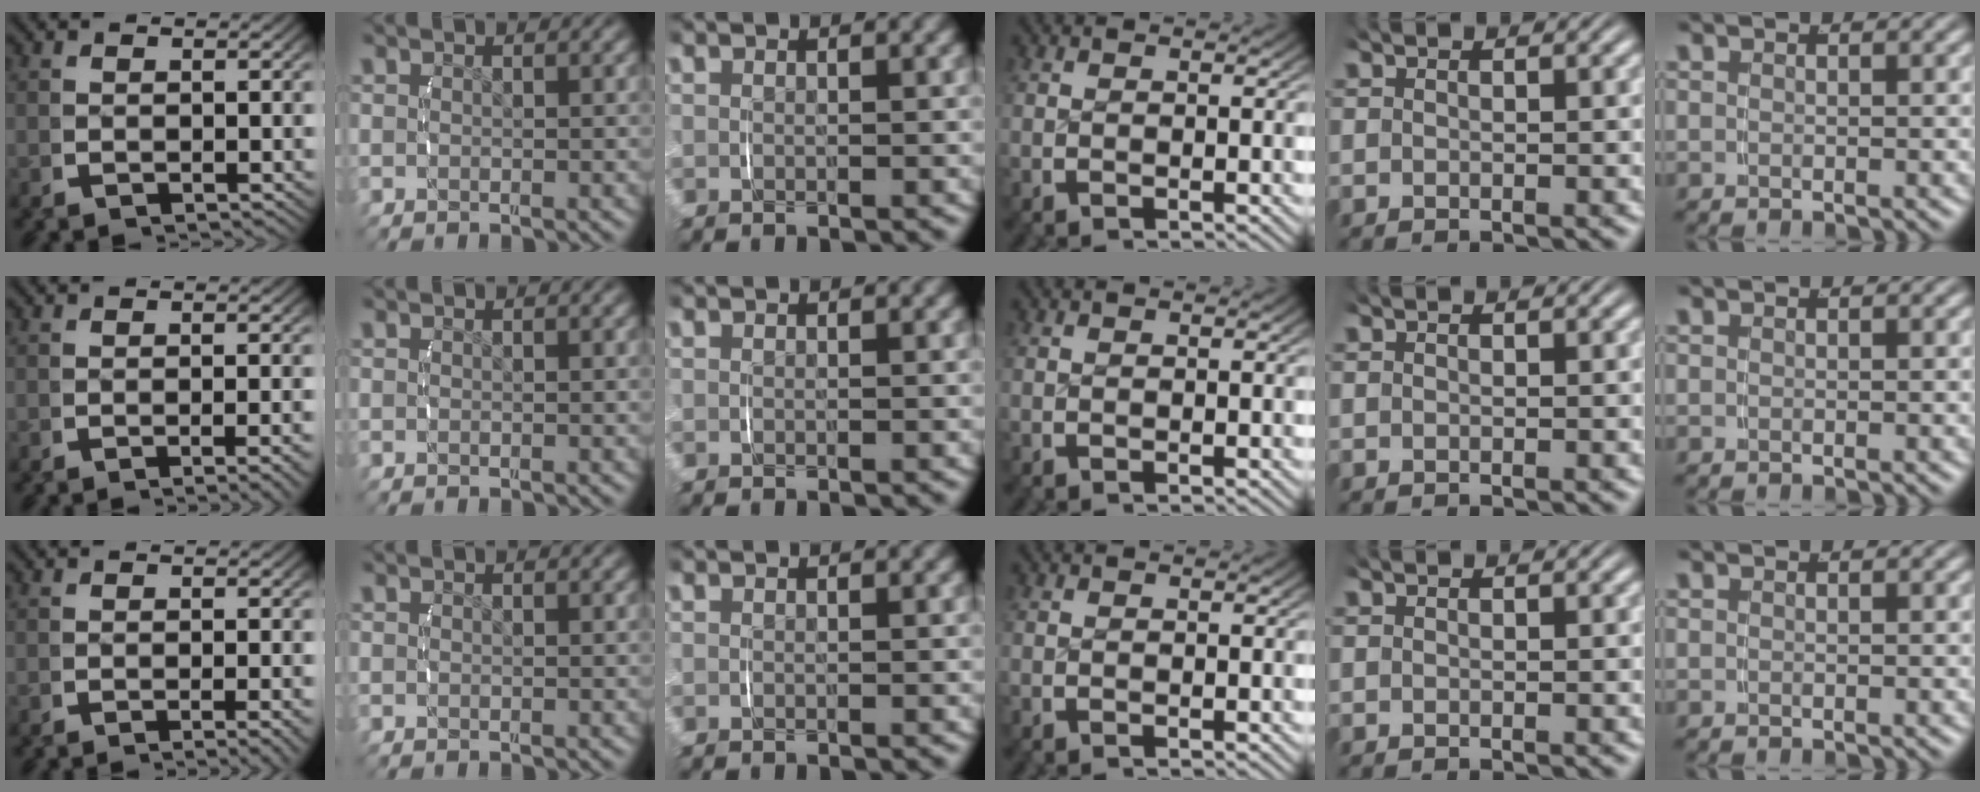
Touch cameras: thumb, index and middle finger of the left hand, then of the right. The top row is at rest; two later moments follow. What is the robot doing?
{"motion": "lift_and_place", "object": "measuring cup"}